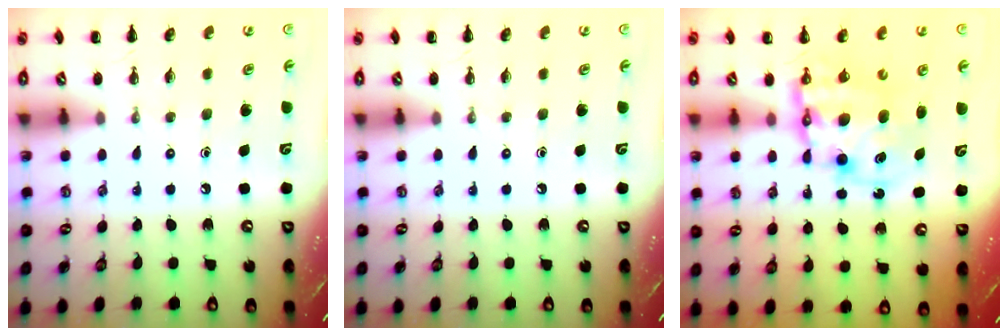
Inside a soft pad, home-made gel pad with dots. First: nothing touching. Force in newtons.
{"total": 0.0}
{"total": 10.5, "press": 10.2, "slide": 2.5}